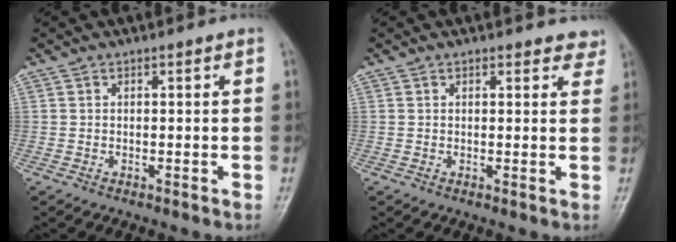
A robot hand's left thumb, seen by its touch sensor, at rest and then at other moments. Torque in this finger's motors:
{"motor_torque": [-0.02, 0.02, 0.05, 0.00, 0.02]}